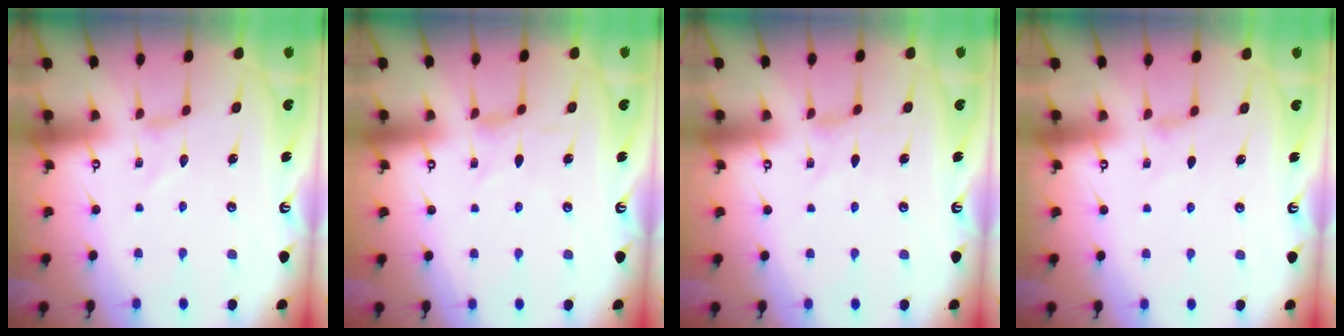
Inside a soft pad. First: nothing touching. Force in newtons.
{"total": 0.8, "press": 0.8, "slide": 0.2}
{"total": 0.0}
{"total": 1.9, "press": 1.8, "slide": 0.5}